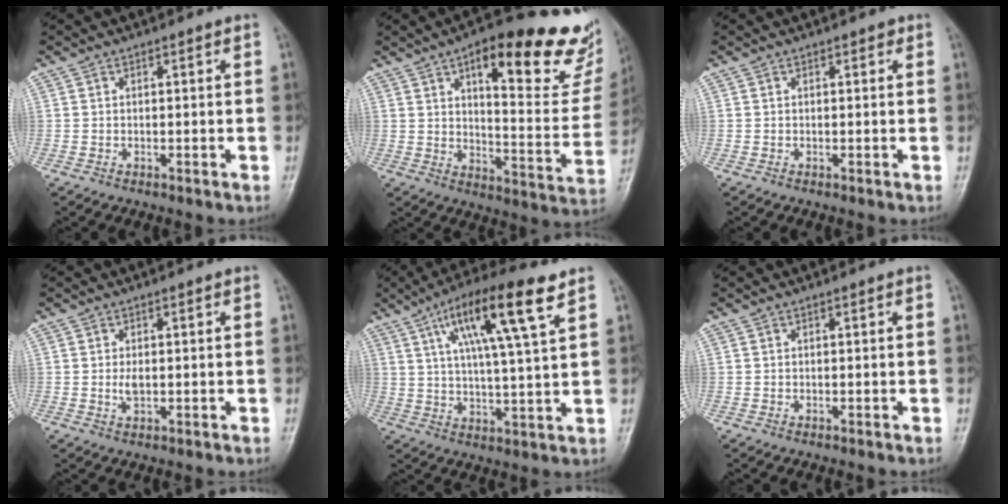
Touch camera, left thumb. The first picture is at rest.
{"total": 25.9, "force": [15.1, 8.2, 19.4], "torque": [-0.215, -0.055, 0.206]}
{"total": 0.7, "force": [0.4, 0.4, 0.3], "torque": [0.000, -0.001, 0.001]}
{"total": 2.2, "force": [0.1, 1.1, 1.9], "torque": [-0.035, -0.003, 0.003]}
{"total": 15.6, "force": [7.6, 2.4, 13.4], "torque": [-0.233, -0.012, 0.128]}
{"total": 0.0}